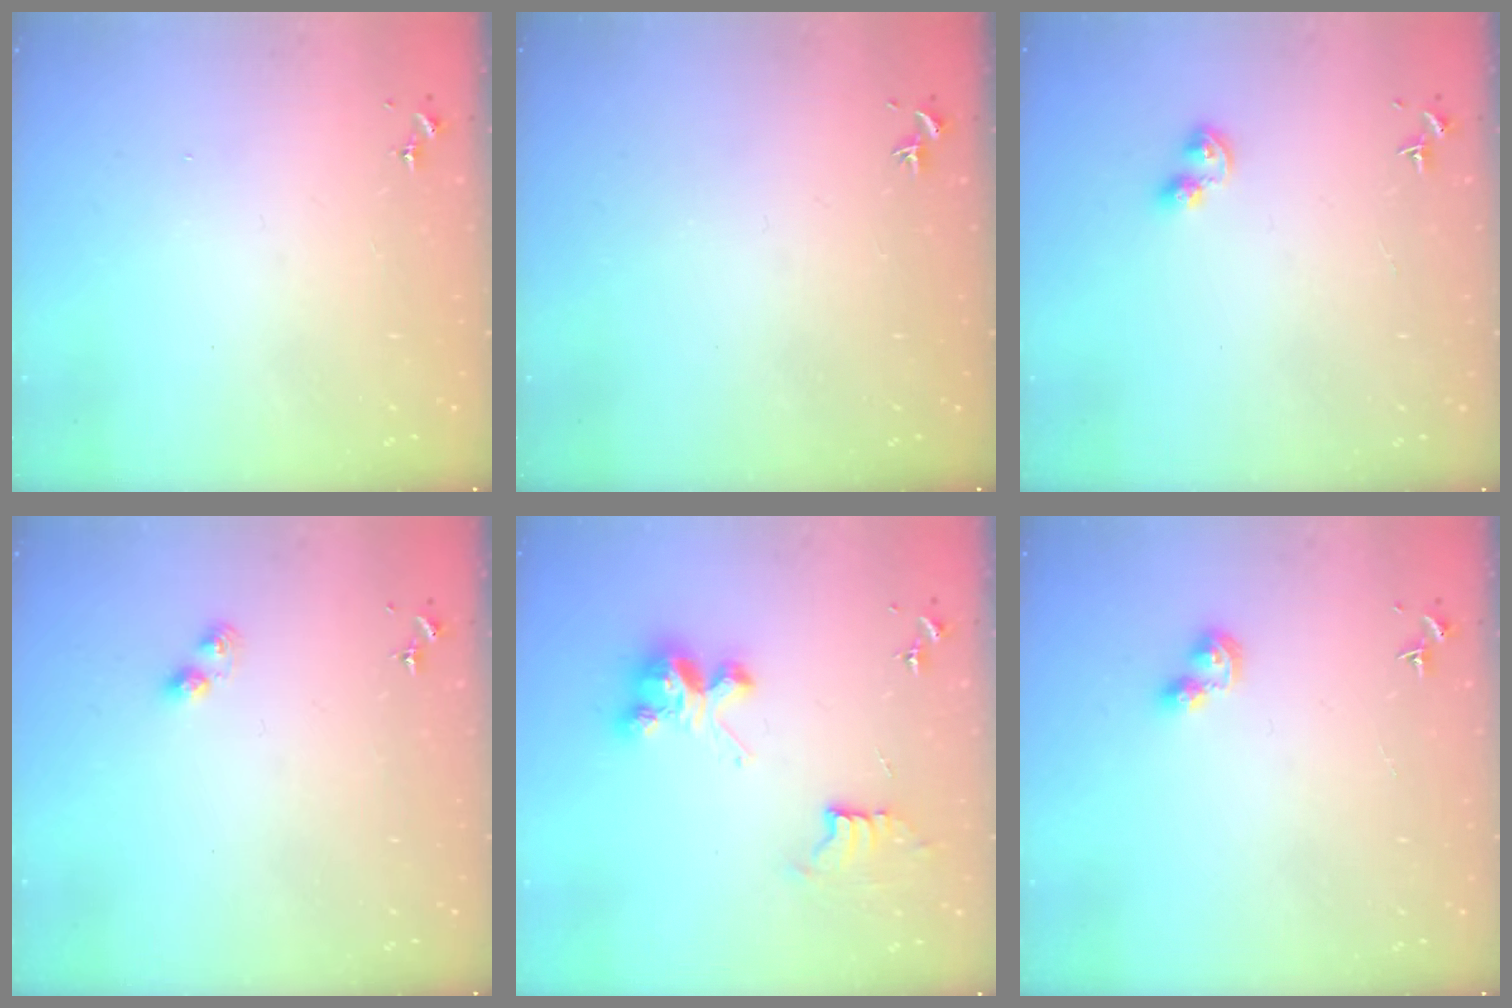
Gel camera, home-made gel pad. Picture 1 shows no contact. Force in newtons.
{"total": 0.0}
{"total": 3.7, "press": 3.7, "slide": 0.5}
{"total": 3.5, "press": 3.5, "slide": 0.2}
{"total": 9.8, "press": 9.8, "slide": 0.7}
{"total": 5.5, "press": 5.5, "slide": 0.6}